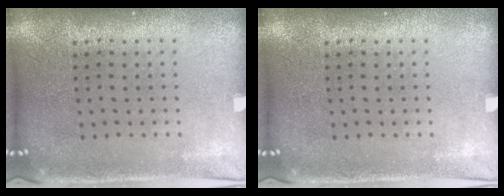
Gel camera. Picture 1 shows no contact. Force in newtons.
{"total": 0.0}